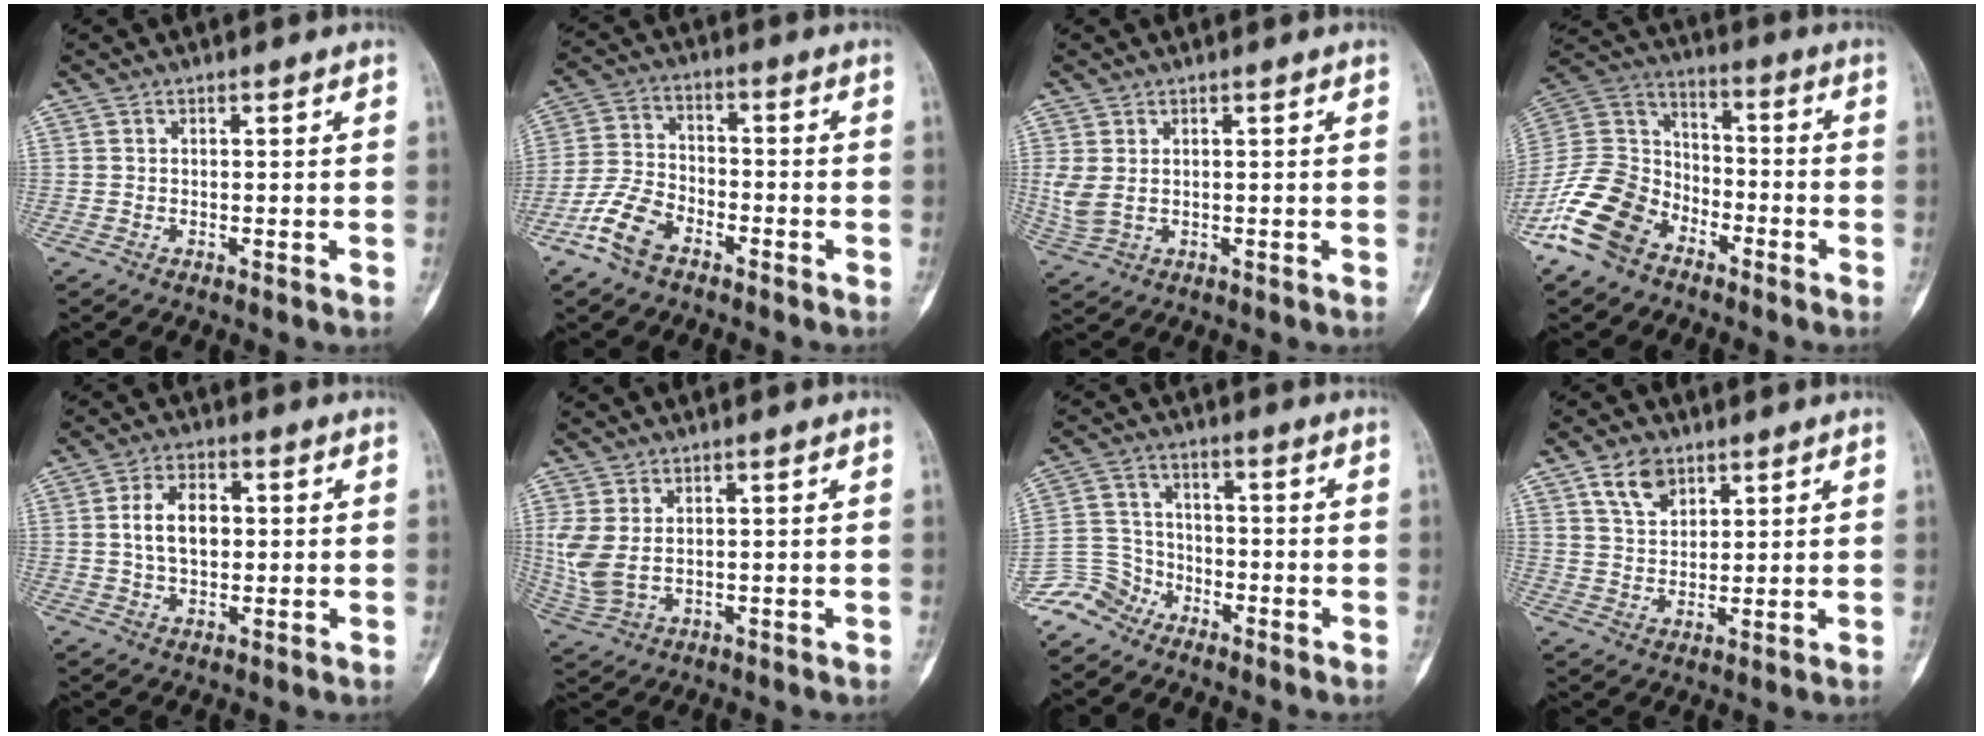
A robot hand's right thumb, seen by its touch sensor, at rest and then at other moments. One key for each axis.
{"total": 8.9, "fx": -5.5, "fy": 4.9, "fz": 5.1, "tx": -0.107, "ty": 0.025, "tz": -0.113}
{"total": 4.1, "fx": 0.5, "fy": 2.4, "fz": 3.3, "tx": -0.089, "ty": 0.002, "tz": 0.019}
{"total": 15.3, "fx": -9.2, "fy": 10.0, "fz": 6.9, "tx": -0.126, "ty": 0.067, "tz": -0.185}
{"total": 7.5, "fx": 0.7, "fy": 4.7, "fz": 5.8, "tx": -0.090, "ty": 0.008, "tz": 0.012}
{"total": 6.6, "fx": 1.1, "fy": 3.7, "fz": 5.4, "tx": -0.139, "ty": -0.001, "tz": 0.037}
{"total": 7.2, "fx": -5.6, "fy": 4.5, "fz": 0.3, "tx": 0.015, "ty": 0.040, "tz": -0.125}
{"total": 6.6, "fx": 3.9, "fy": 4.1, "fz": 3.4, "tx": -0.043, "ty": -0.022, "tz": 0.074}